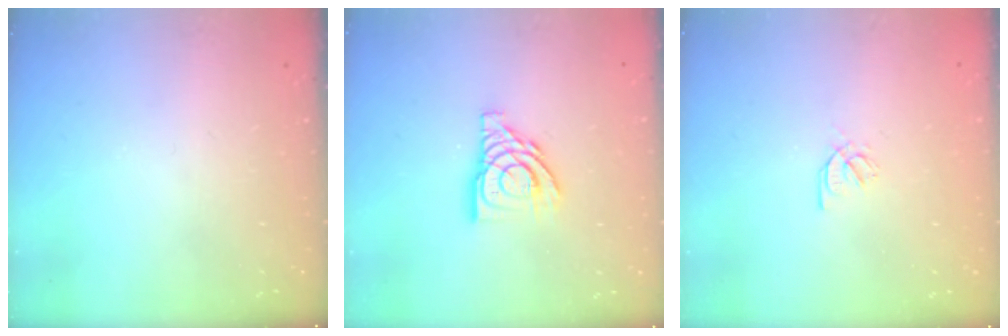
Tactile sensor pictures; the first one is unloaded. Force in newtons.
{"total": 12.4, "press": 12.3, "slide": 1.3}
{"total": 2.1, "press": 2.1, "slide": 0.2}